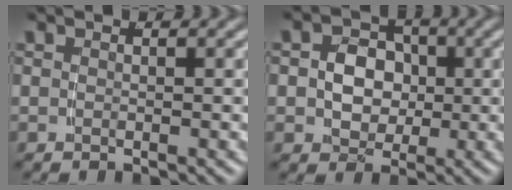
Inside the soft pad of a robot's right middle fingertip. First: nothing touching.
{"total": 4.2, "force": [-0.1, 3.6, 2.2], "torque": [-0.038, -0.015, 0.004]}